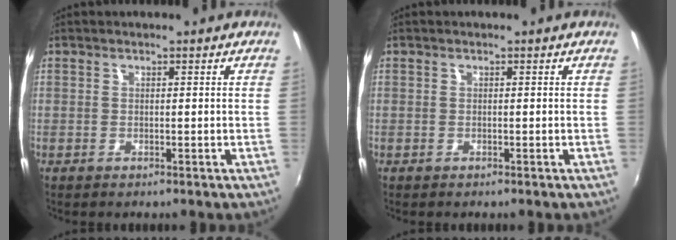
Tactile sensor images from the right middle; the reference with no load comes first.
{"total": 0.0}